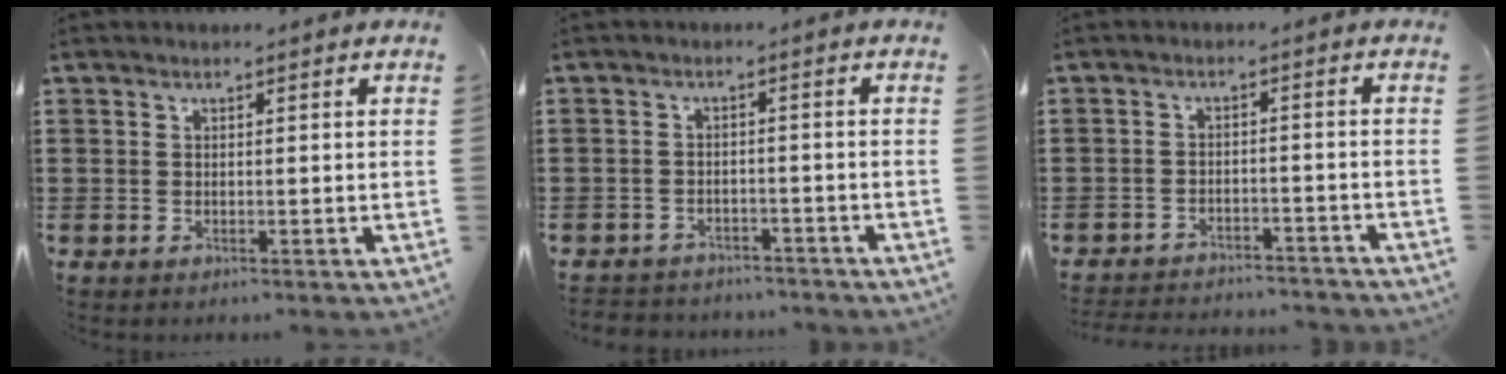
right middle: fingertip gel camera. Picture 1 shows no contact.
{"total": 2.5, "force": [-2.5, 0.4, -0.2], "torque": [-0.005, -0.001, -0.055]}
{"total": 3.2, "force": [-3.2, 0.2, 0.0], "torque": [-0.006, 0.000, -0.067]}